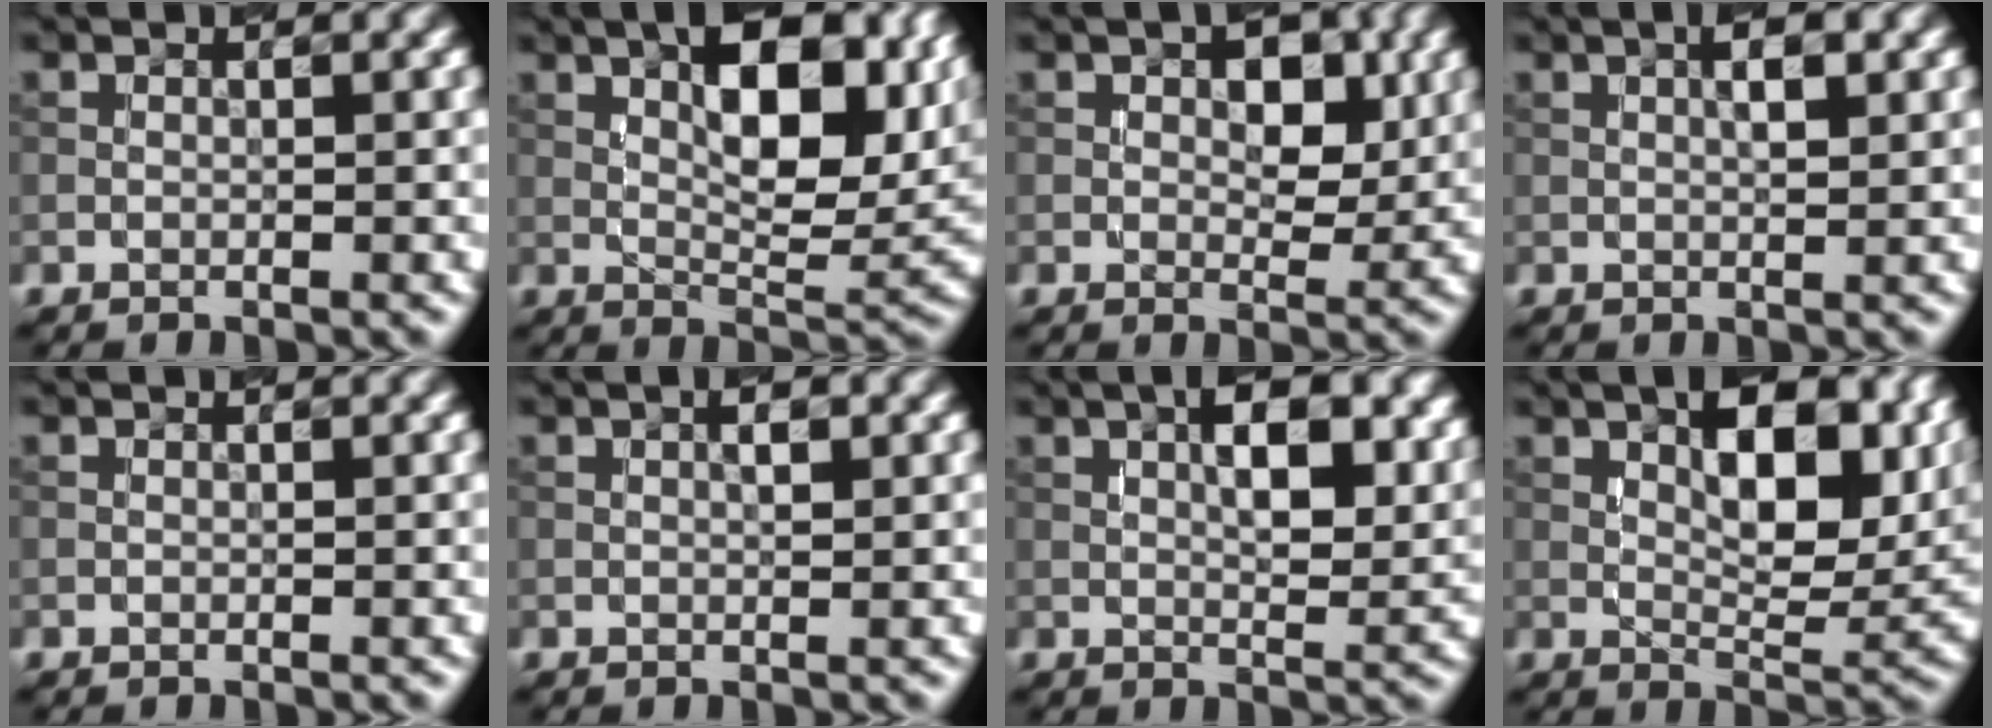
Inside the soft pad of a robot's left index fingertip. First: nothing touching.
{"total": 11.2, "force": [4.1, 4.5, 9.3], "torque": [-0.138, 0.007, 0.067]}
{"total": 4.9, "force": [1.4, 2.7, 3.8], "torque": [-0.046, -0.002, 0.020]}
{"total": 2.3, "force": [0.8, 0.6, 2.1], "torque": [-0.025, 0.002, 0.015]}
{"total": 0.0}
{"total": 1.2, "force": [0.4, 0.3, 1.1], "torque": [-0.016, 0.001, 0.009]}
{"total": 7.2, "force": [2.2, 3.0, 6.2], "torque": [-0.082, 0.013, 0.030]}
{"total": 10.3, "force": [3.9, 4.5, 8.3], "torque": [-0.122, 0.003, 0.063]}